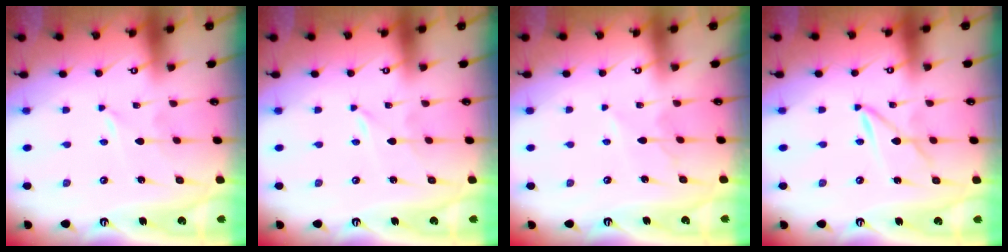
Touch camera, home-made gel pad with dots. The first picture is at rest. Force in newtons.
{"total": 0.0}
{"total": 3.9, "press": 3.9, "slide": 0.4}
{"total": 2.5, "press": 2.5, "slide": 0.3}